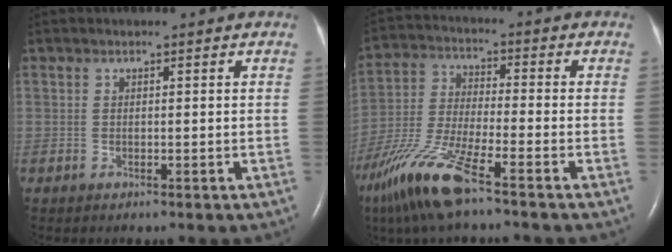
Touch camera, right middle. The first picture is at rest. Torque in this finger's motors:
{"motor_torque": [1.10, -1.04, 0.31, 0.13]}